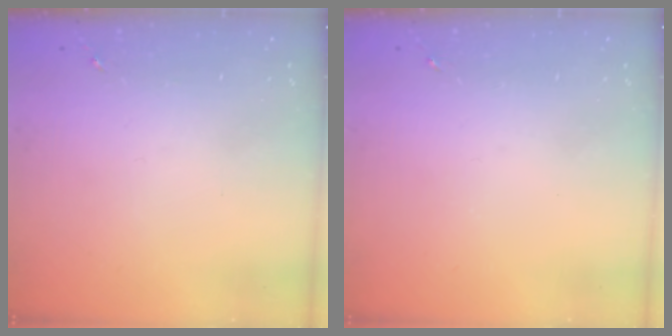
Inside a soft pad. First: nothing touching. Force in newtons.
{"total": 0.0}